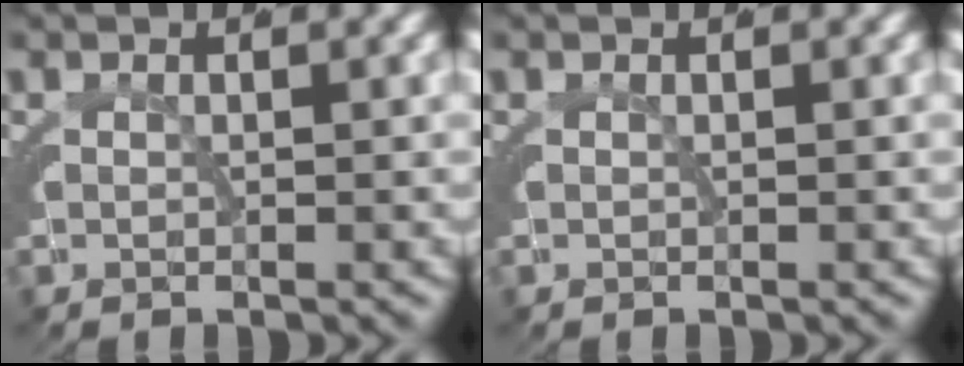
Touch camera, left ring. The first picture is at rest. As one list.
[{"total": 0.0}]